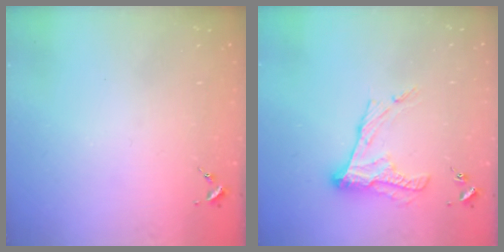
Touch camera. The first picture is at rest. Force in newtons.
{"total": 11.8, "press": 11.8, "slide": 0.9}